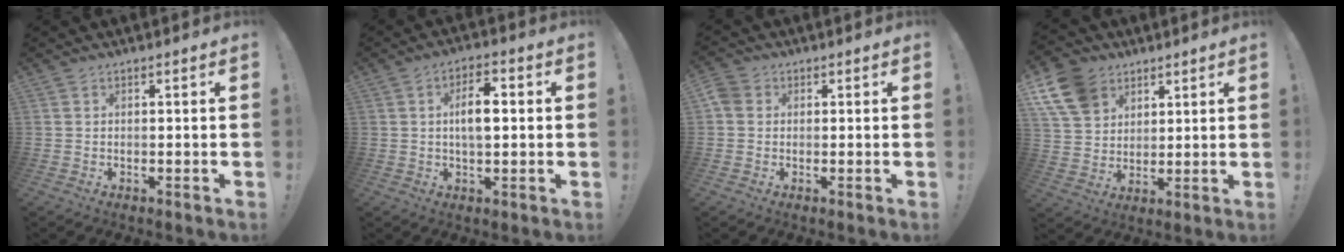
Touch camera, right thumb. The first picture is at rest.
{"total": 6.9, "force": [0.7, 3.4, 6.0], "torque": [-0.093, 0.010, 0.007]}
{"total": 3.4, "force": [0.3, 3.0, 1.6], "torque": [-0.043, 0.011, 0.009]}
{"total": 13.0, "force": [6.9, 9.5, 5.6], "torque": [-0.099, -0.035, 0.138]}